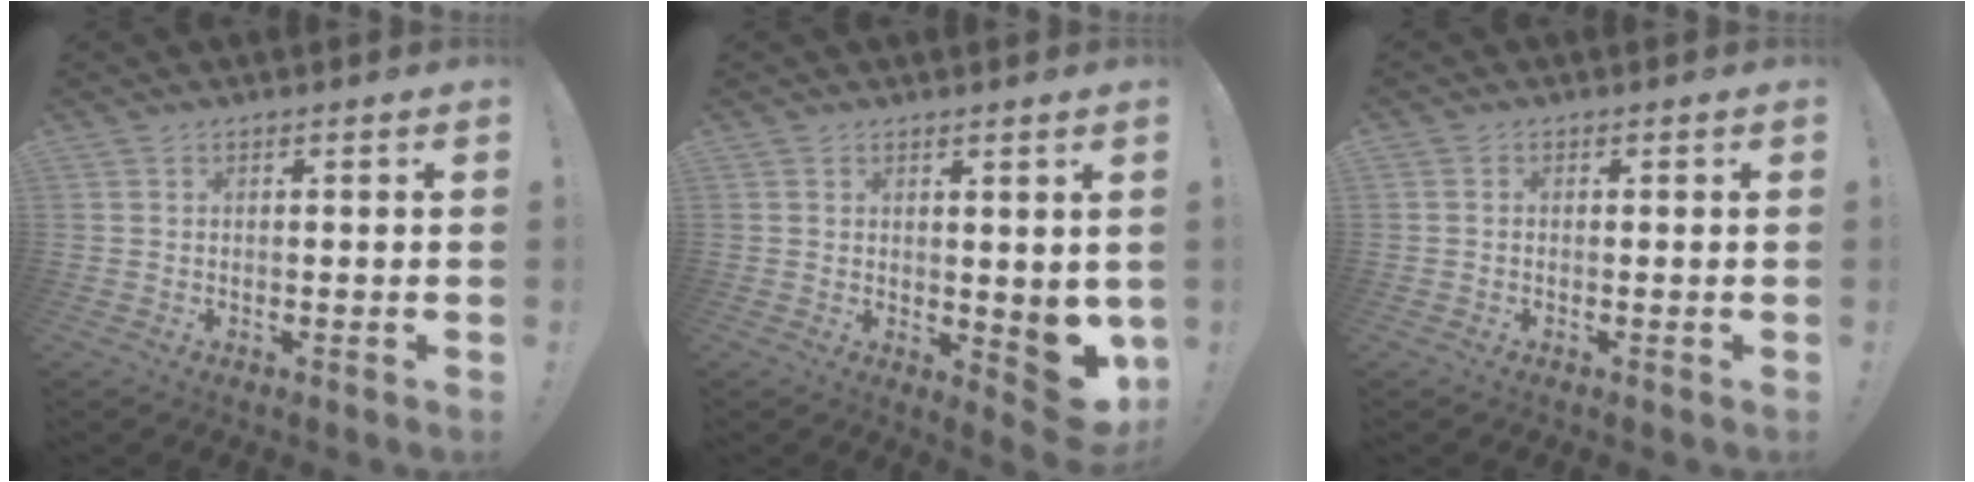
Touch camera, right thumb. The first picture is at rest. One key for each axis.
{"total": 6.7, "fx": -0.1, "fy": 4.2, "fz": 5.2, "tx": -0.041, "ty": -0.011, "tz": 0.012}
{"total": 0.6, "fx": -0.2, "fy": 0.5, "fz": 0.2, "tx": -0.005, "ty": 0.003, "tz": -0.003}